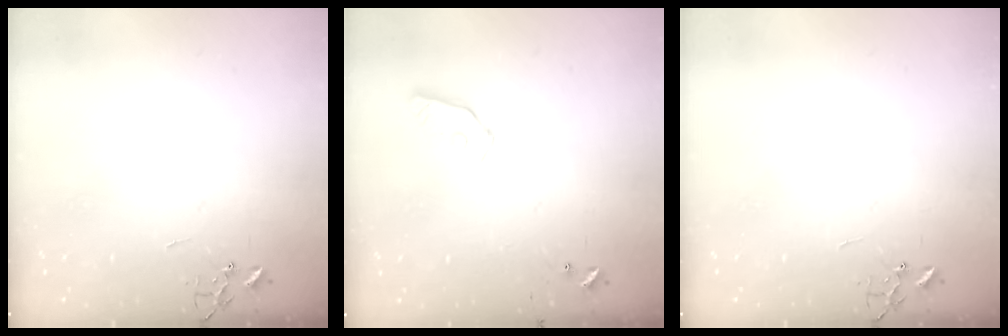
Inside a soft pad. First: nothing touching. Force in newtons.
{"total": 5.5, "press": 5.5, "slide": 0.2}
{"total": 0.0}